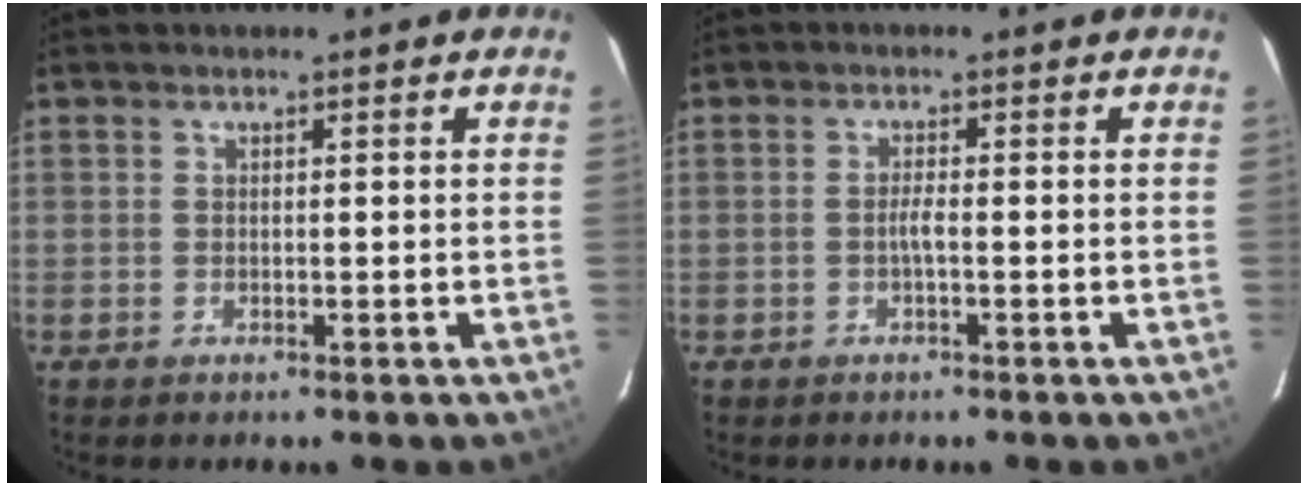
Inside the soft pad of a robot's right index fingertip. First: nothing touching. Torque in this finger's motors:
{"motor_torque": [0.37, -0.03, 0.27, 0.07]}